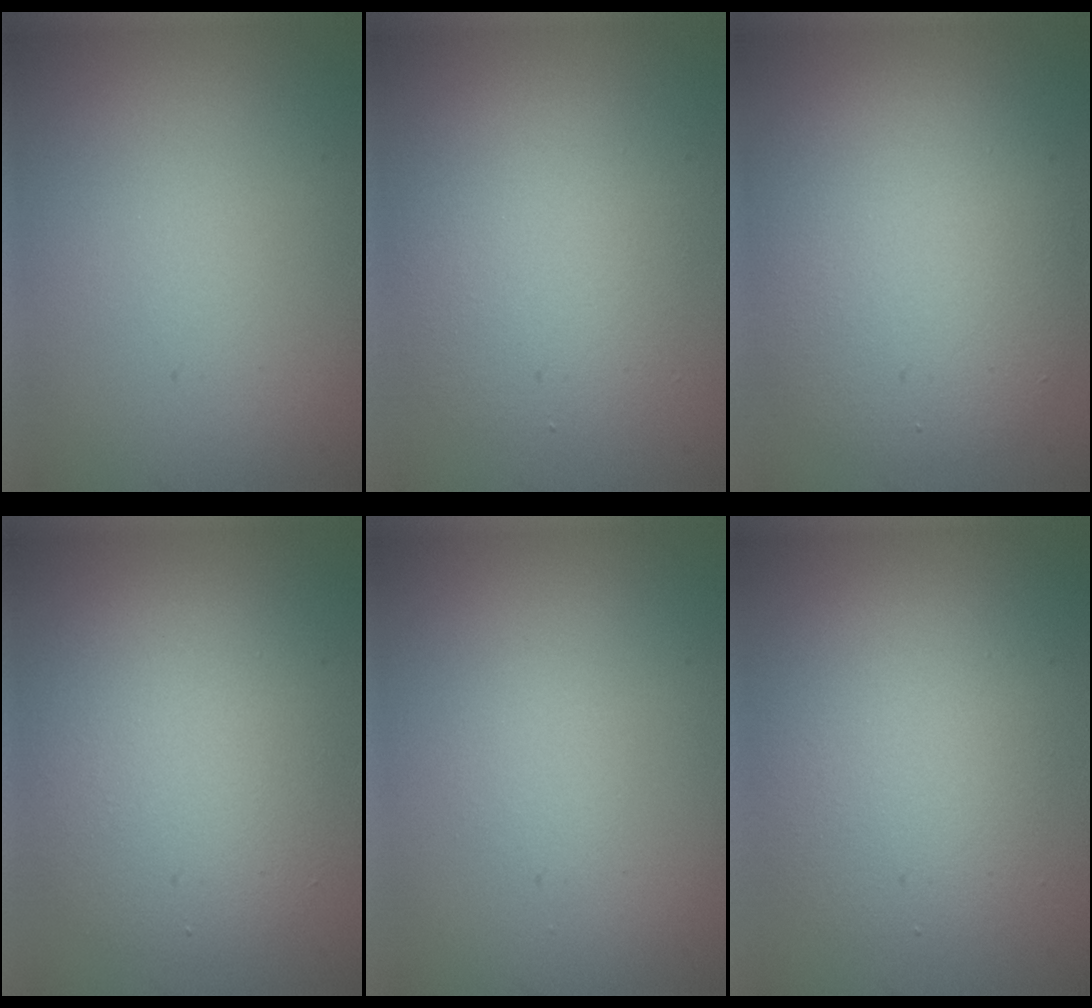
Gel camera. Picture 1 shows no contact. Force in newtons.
{"total": 4.3, "press": 4.3, "slide": 0.1}
{"total": 7.4, "press": 7.4, "slide": 0.8}
{"total": 5.5, "press": 5.5, "slide": 0.2}
{"total": 0.7, "press": 0.7, "slide": 0.0}
{"total": 4.4, "press": 4.4, "slide": 0.3}